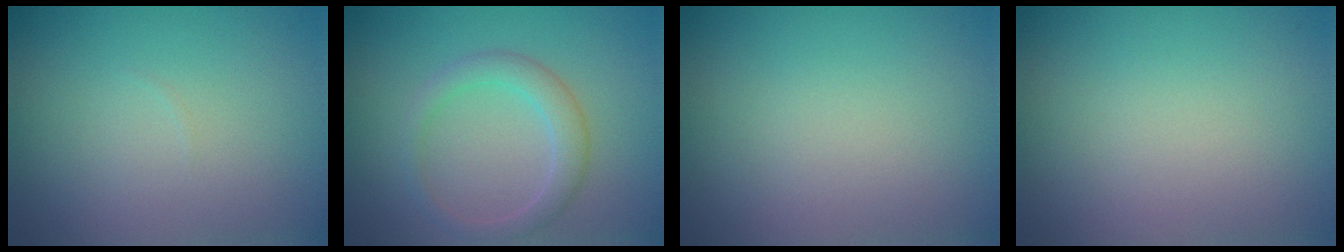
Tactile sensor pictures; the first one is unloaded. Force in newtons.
{"total": 2.5, "press": 2.5, "slide": 0.0}
{"total": 0.0}
{"total": 0.0}